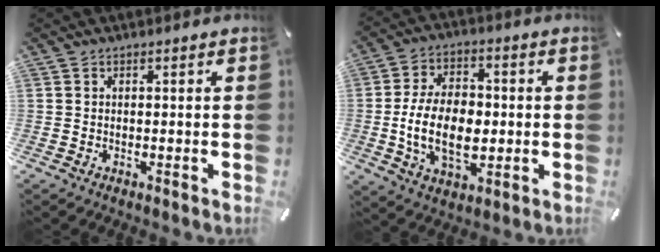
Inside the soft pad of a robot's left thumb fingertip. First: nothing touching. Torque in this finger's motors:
{"motor_torque": [1.94, 3.07, 1.01, -0.59, 0.27]}